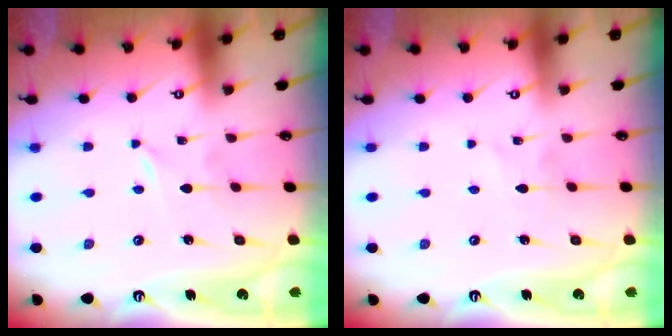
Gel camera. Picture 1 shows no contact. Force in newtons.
{"total": 2.3, "press": 2.3, "slide": 0.2}